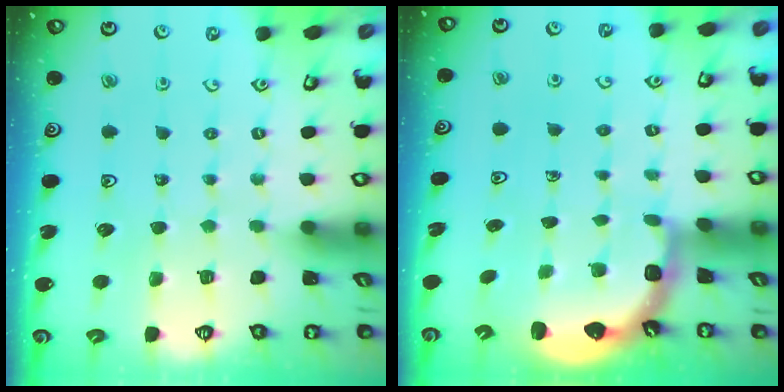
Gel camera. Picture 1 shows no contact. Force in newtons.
{"total": 2.5, "press": 2.1, "slide": 1.3}